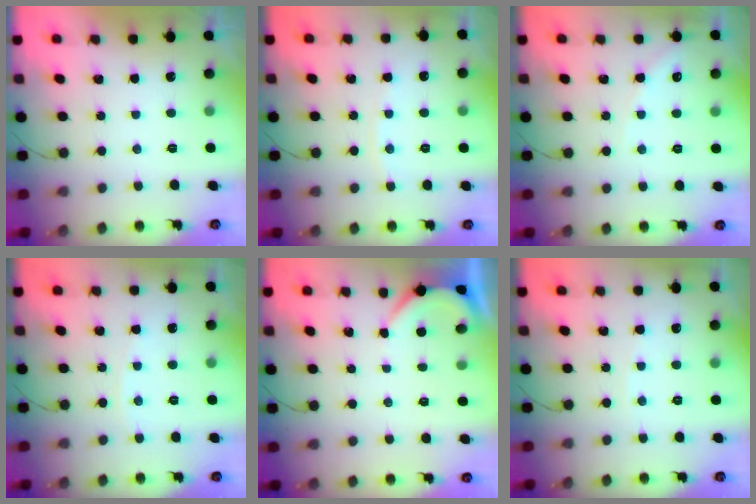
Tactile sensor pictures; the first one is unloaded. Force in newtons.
{"total": 3.2, "press": 3.2, "slide": 0.4}
{"total": 5.3, "press": 5.3, "slide": 0.7}
{"total": 2.6, "press": 2.6, "slide": 0.2}
{"total": 2.7, "press": 2.7, "slide": 0.3}
{"total": 1.8, "press": 1.7, "slide": 0.2}